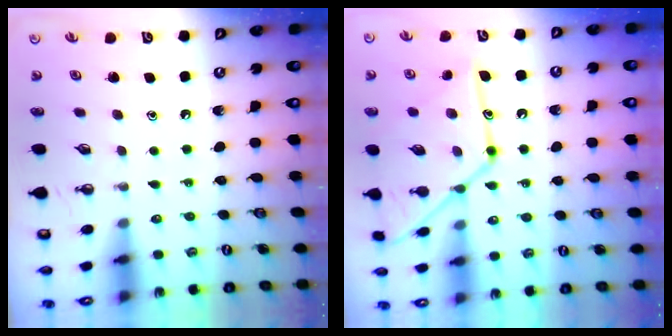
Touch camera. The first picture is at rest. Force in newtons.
{"total": 16.5, "press": 16.4, "slide": 1.3}